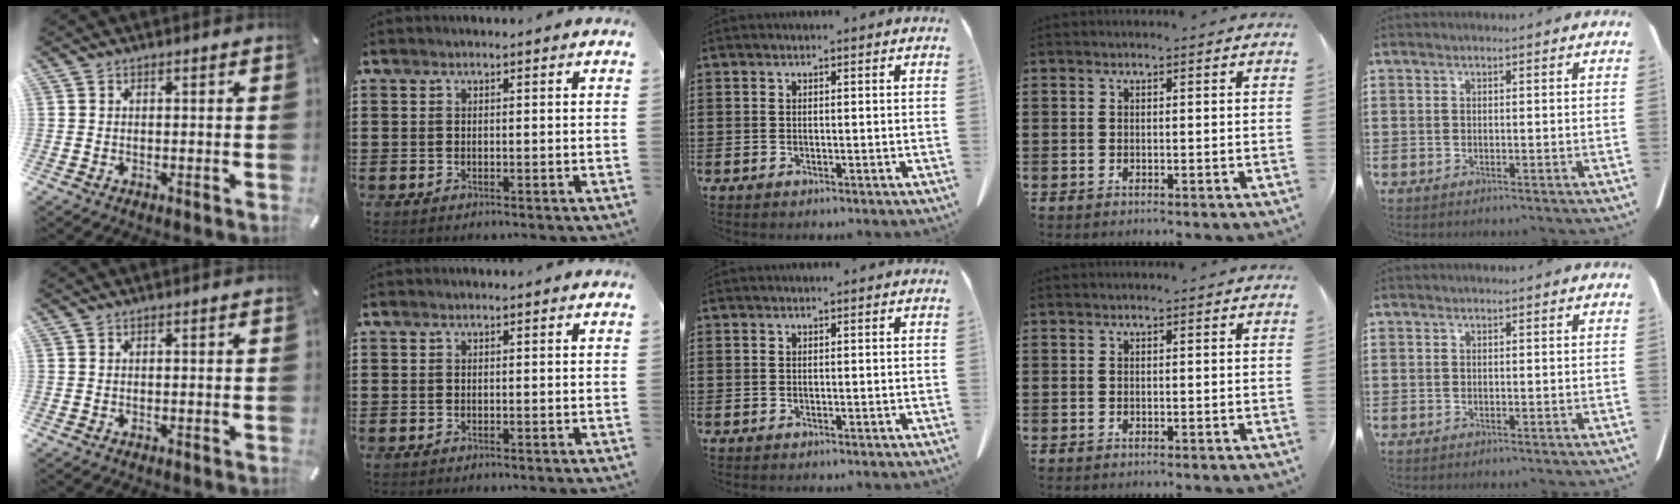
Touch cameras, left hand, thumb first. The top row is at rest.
{}